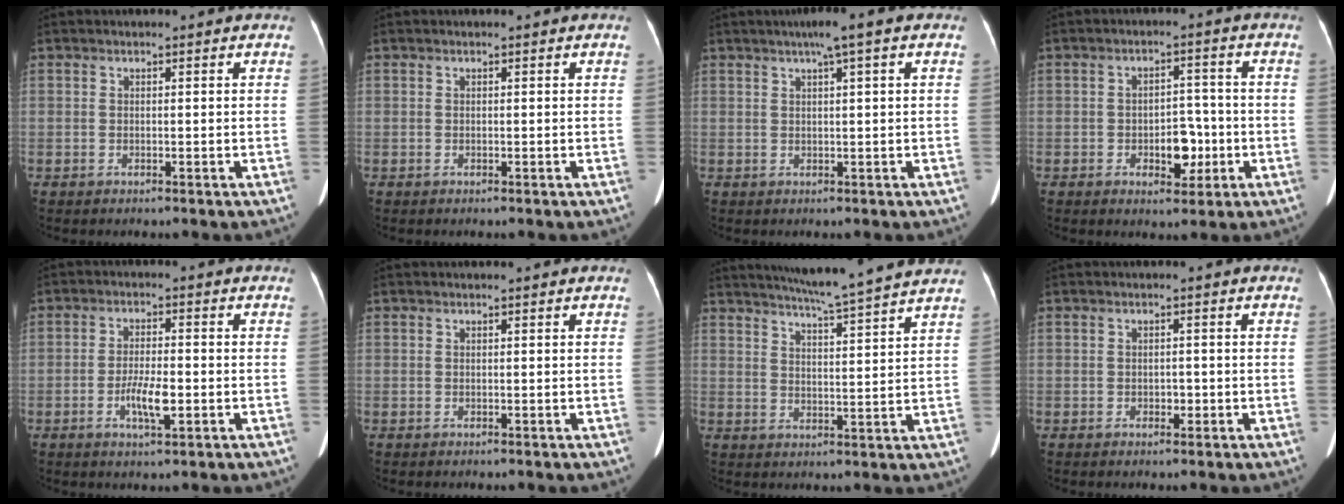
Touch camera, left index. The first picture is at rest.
{"total": 0.0}
{"total": 3.9, "force": [2.0, -0.2, 3.4], "torque": [-0.057, 0.014, 0.031]}
{"total": 5.3, "force": [-1.7, 3.1, 4.0], "torque": [-0.055, 0.011, -0.020]}
{"total": 4.8, "force": [-1.5, 1.0, 4.4], "torque": [-0.086, -0.002, -0.026]}
{"total": 0.6, "force": [0.6, 0.0, 0.2], "torque": [-0.004, 0.006, 0.005]}
{"total": 14.1, "force": [12.6, -1.4, 6.2], "torque": [-0.107, -0.008, 0.167]}
{"total": 1.1, "force": [-0.4, 0.8, 0.7], "torque": [-0.012, 0.002, -0.005]}